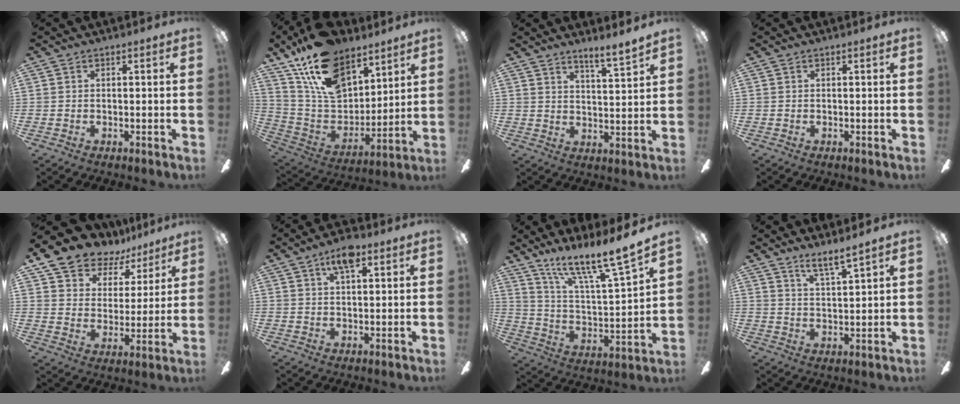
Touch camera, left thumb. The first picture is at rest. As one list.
[{"total": 20.5, "force": [13.7, 10.9, 10.6], "torque": [-0.205, -0.068, 0.257]}, {"total": 5.1, "force": [4.7, -0.1, 2.0], "torque": [-0.027, -0.039, 0.078]}, {"total": 0.0}, {"total": 11.2, "force": [10.0, 4.8, 1.6], "torque": [-0.053, -0.081, 0.188]}, {"total": 6.3, "force": [3.5, 2.4, 4.6], "torque": [-0.074, -0.003, 0.057]}, {"total": 17.2, "force": [14.7, 0.9, 8.8], "torque": [-0.169, -0.104, 0.243]}, {"total": 4.9, "force": [4.5, -0.2, 2.0], "torque": [-0.043, -0.032, 0.078]}]